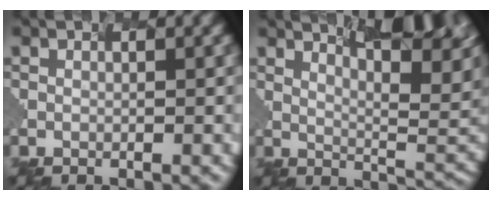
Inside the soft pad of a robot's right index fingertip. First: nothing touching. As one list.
[{"total": 9.7, "force": [5.4, 2.7, 7.6], "torque": [-0.094, 0.024, 0.094]}]